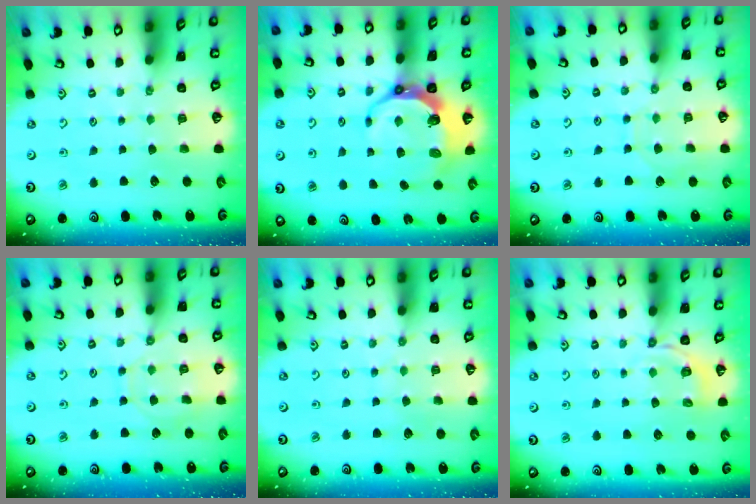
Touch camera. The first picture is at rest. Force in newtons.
{"total": 9.6, "press": 8.7, "slide": 4.0}
{"total": 5.6, "press": 5.6, "slide": 0.5}
{"total": 9.3, "press": 9.2, "slide": 0.9}
{"total": 3.9, "press": 3.9, "slide": 0.4}
{"total": 2.8, "press": 2.1, "slide": 1.8}